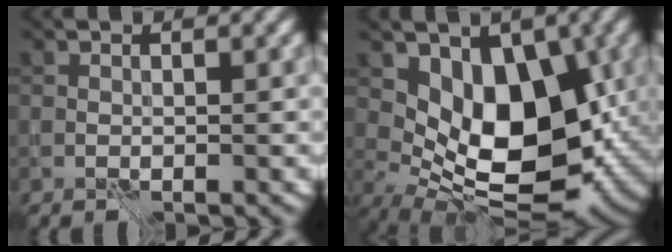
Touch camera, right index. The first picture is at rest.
{"total": 10.2, "force": [1.2, 6.1, 8.1], "torque": [-0.115, -0.019, 0.021]}